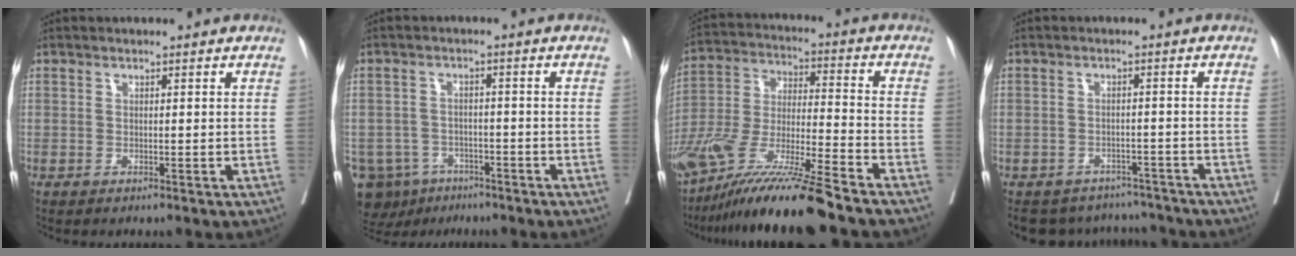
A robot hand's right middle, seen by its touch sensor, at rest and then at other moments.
{"total": 8.1, "force": [-5.4, 5.9, 1.6], "torque": [-0.039, 0.003, -0.077]}
{"total": 18.9, "force": [-14.7, -0.2, 11.9], "torque": [-0.261, -0.045, -0.274]}
{"total": 9.1, "force": [-8.4, 3.5, 0.3], "torque": [-0.002, 0.015, -0.105]}